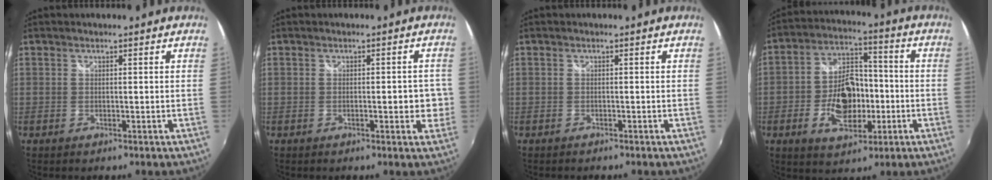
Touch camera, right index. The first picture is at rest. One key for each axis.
{"total": 4.2, "fx": -0.7, "fy": 1.9, "fz": 3.7, "tx": -0.039, "ty": 0.000, "tz": -0.007}
{"total": 0.9, "fx": -0.8, "fy": 0.3, "fz": 0.2, "tx": -0.008, "ty": -0.003, "tz": -0.013}
{"total": 13.0, "fx": -3.7, "fy": 7.5, "fz": 10.0, "tx": -0.192, "ty": 0.019, "tz": -0.055}